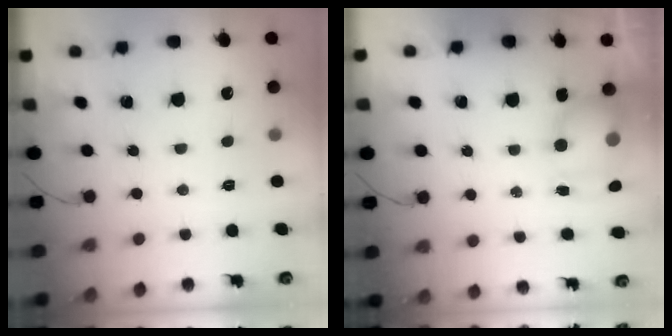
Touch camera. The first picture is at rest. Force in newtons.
{"total": 7.5, "press": 7.4, "slide": 1.6}